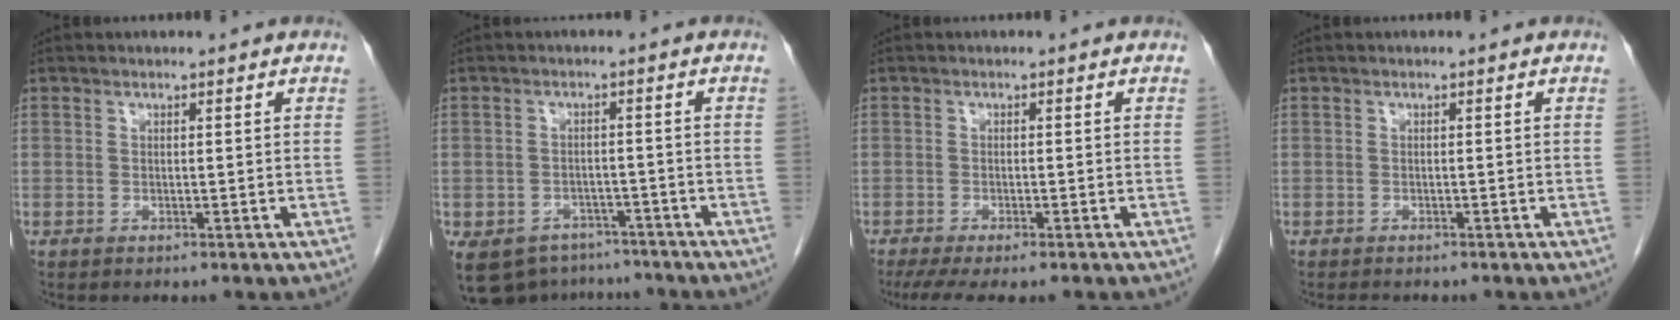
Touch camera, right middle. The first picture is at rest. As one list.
[{"total": 11.2, "force": [-8.4, 6.9, 2.8], "torque": [-0.068, 0.003, -0.109]}, {"total": 7.3, "force": [-5.8, 1.2, 4.3], "torque": [-0.062, -0.015, -0.089]}, {"total": 2.0, "force": [-1.7, 0.6, 0.8], "torque": [-0.017, -0.007, -0.017]}]